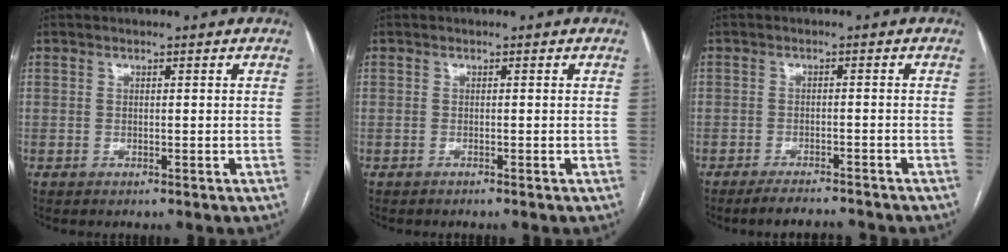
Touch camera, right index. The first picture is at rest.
{"total": 0.6, "force": [-0.4, -0.3, 0.3], "torque": [0.000, 0.002, -0.008]}
{"total": 5.7, "force": [-5.4, 0.5, 1.8], "torque": [-0.026, -0.012, -0.083]}